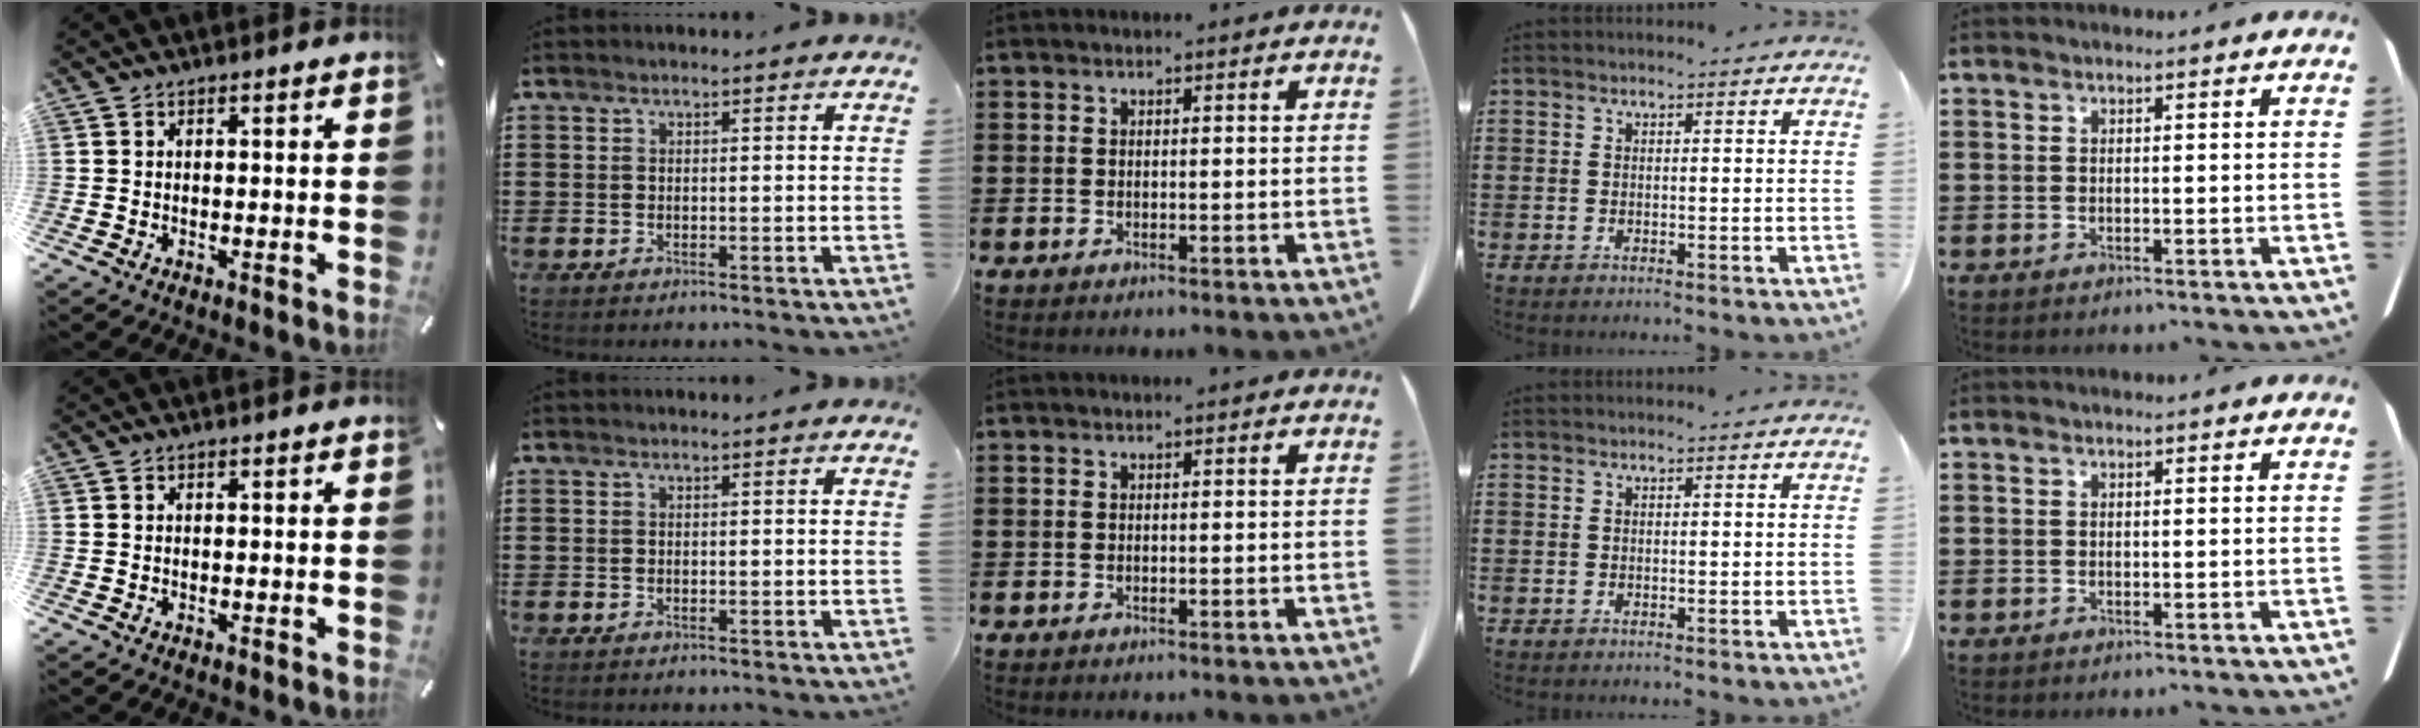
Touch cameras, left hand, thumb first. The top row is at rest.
{}